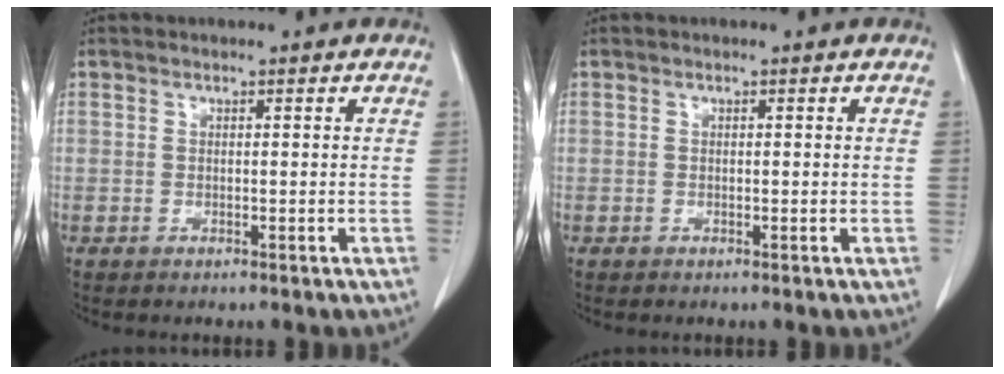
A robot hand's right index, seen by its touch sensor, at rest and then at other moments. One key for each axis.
{"total": 0.0}